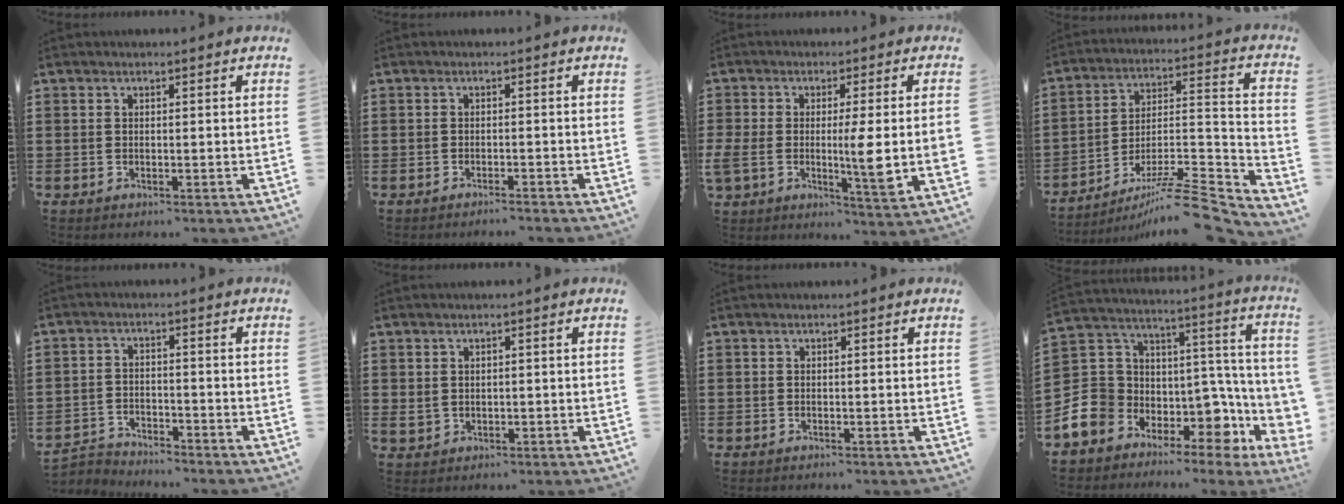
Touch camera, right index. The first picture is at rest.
{"total": 1.2, "force": [-1.1, -0.2, 0.2], "torque": [-0.005, 0.003, -0.023]}
{"total": 7.9, "force": [-0.7, 1.4, 7.7], "torque": [-0.141, -0.011, -0.015]}
{"total": 9.6, "force": [-7.6, 1.2, 5.7], "torque": [-0.078, 0.017, -0.147]}
{"total": 3.4, "force": [-3.3, 0.6, -0.3], "torque": [-0.005, 0.001, -0.072]}
{"total": 1.3, "force": [0.5, 1.0, 0.6], "torque": [-0.015, 0.005, 0.009]}
{"total": 0.0}
{"total": 8.6, "force": [-2.9, 7.2, 3.5], "torque": [-0.093, -0.043, -0.051]}